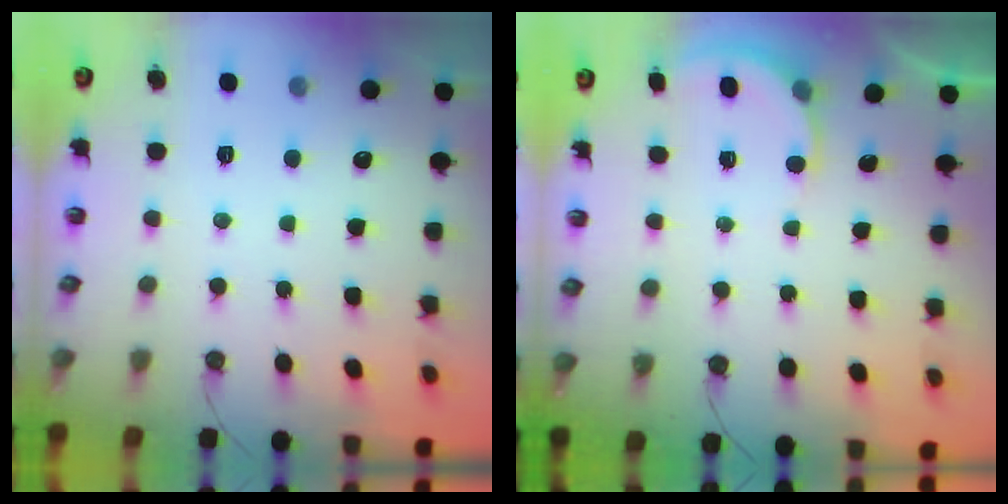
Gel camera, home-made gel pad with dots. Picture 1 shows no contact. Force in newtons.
{"total": 4.0, "press": 4.0, "slide": 0.3}